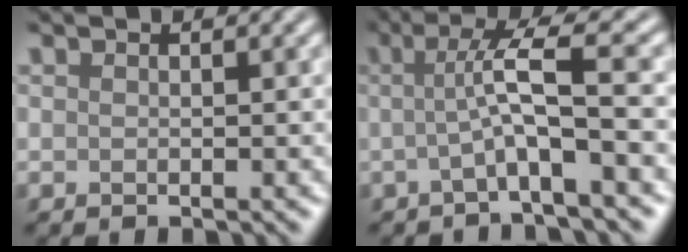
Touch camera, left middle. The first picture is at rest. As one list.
[{"total": 4.7, "force": [-0.3, 0.5, 4.6], "torque": [-0.082, 0.008, -0.012]}]